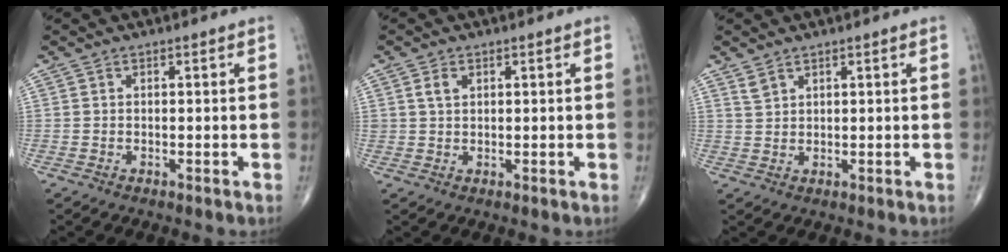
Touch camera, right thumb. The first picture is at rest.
{"total": 2.0, "force": [0.9, 1.4, 1.1], "torque": [-0.018, 0.001, 0.017]}
{"total": 1.9, "force": [1.6, 0.9, 0.7], "torque": [-0.010, -0.004, 0.035]}